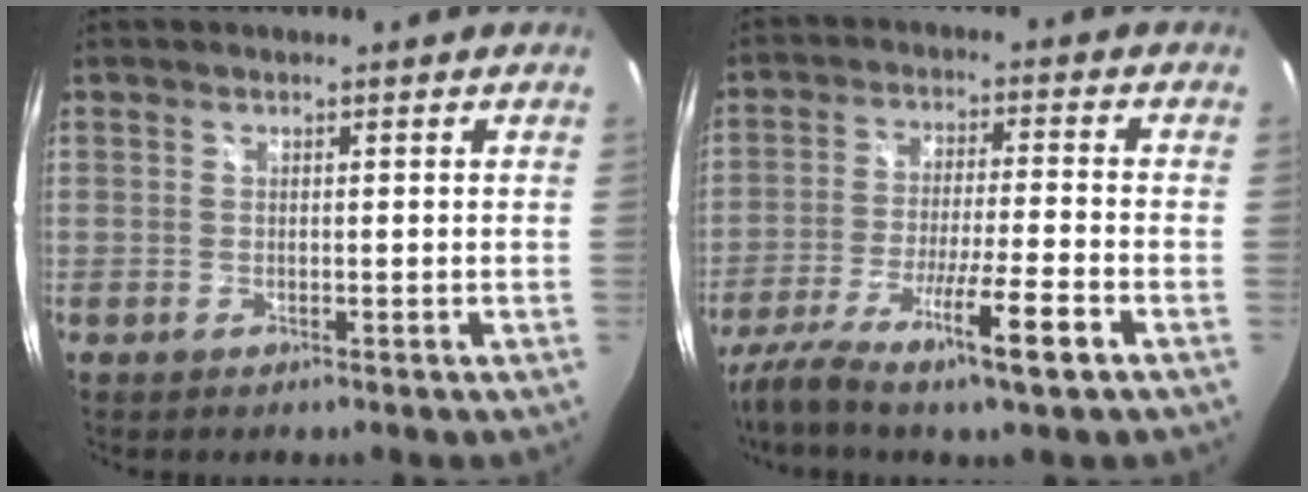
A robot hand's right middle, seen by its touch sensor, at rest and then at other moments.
{"total": 14.1, "force": [-9.5, 0.4, 10.4], "torque": [-0.211, -0.035, -0.164]}